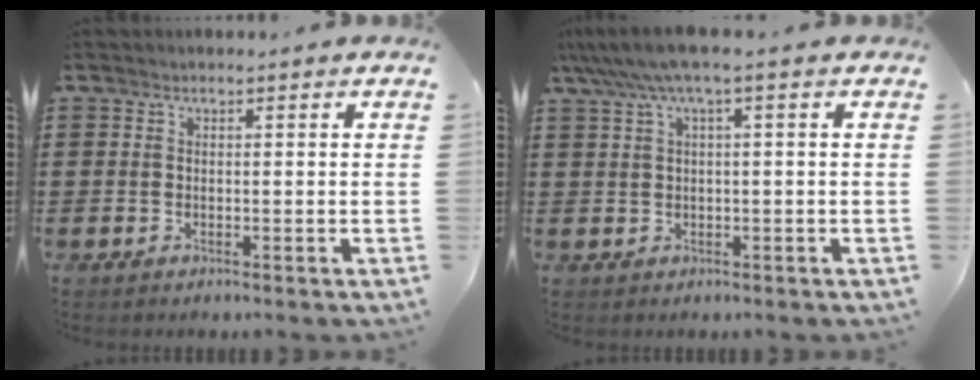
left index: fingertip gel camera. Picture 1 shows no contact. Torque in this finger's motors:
{"motor_torque": [1.06, -1.08, 0.31, 0.21]}